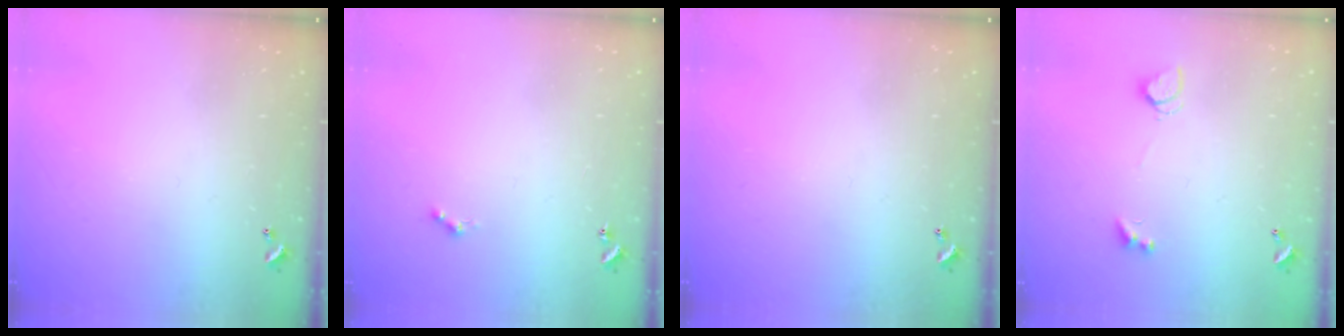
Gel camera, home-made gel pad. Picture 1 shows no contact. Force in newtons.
{"total": 0.8, "press": 0.6, "slide": 0.4}
{"total": 0.0}
{"total": 2.5, "press": 2.4, "slide": 0.6}